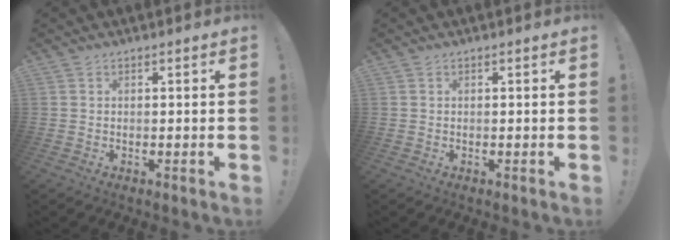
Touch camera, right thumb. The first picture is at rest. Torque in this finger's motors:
{"motor_torque": [-0.01, 0.01, 0.02, -0.09, 0.00]}